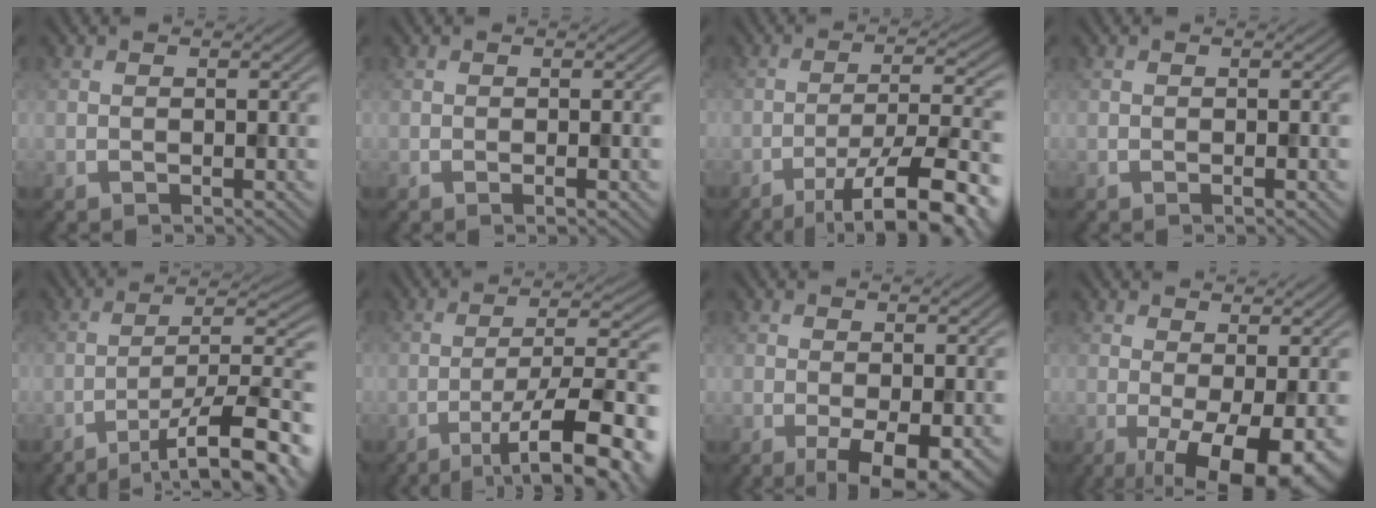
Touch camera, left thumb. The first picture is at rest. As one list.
[{"total": 1.1, "force": [-0.3, 0.0, 1.1], "torque": [-0.019, -0.002, -0.007]}, {"total": 14.4, "force": [-9.0, 3.6, 10.7], "torque": [-0.156, -0.004, -0.124]}, {"total": 0.8, "force": [-0.2, 0.0, 0.8], "torque": [-0.012, -0.002, -0.006]}, {"total": 14.7, "force": [-9.0, 3.7, 11.0], "torque": [-0.161, 0.007, -0.140]}, {"total": 14.1, "force": [-7.6, 3.5, 11.4], "torque": [-0.170, 0.007, -0.111]}, {"total": 4.8, "force": [-1.4, 1.6, 4.3], "torque": [-0.067, -0.009, -0.022]}, {"total": 9.0, "force": [-2.3, 3.0, 8.1], "torque": [-0.126, -0.007, -0.028]}]